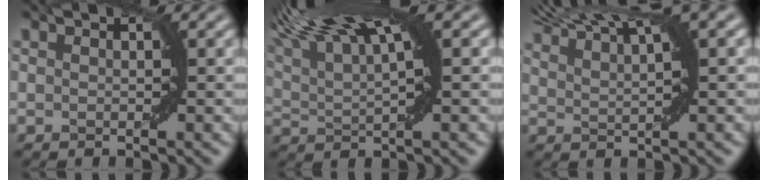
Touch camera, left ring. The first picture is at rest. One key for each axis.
{"total": 10.0, "fx": 6.6, "fy": 2.2, "fz": 7.2, "tx": -0.118, "ty": 0.025, "tz": 0.102}
{"total": 8.3, "fx": 6.7, "fy": 1.3, "fz": 4.7, "tx": -0.076, "ty": 0.028, "tz": 0.092}